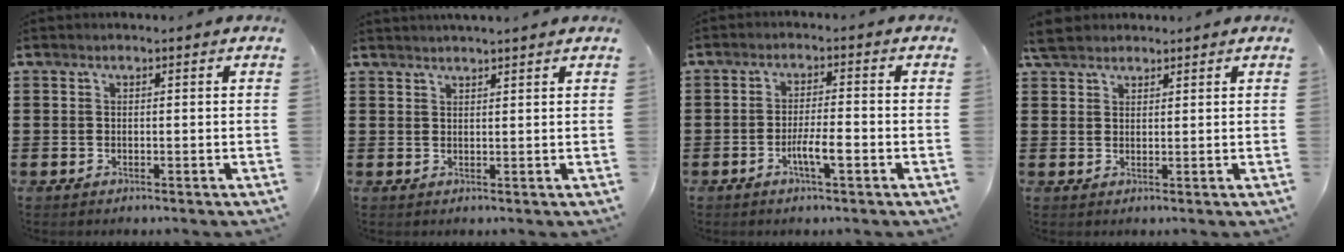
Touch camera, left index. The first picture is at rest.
{"total": 1.5, "force": [1.5, -0.2, 0.2], "torque": [-0.007, 0.001, 0.030]}
{"total": 4.7, "force": [-2.0, 0.8, 4.1], "torque": [-0.081, 0.000, -0.039]}
{"total": 3.3, "force": [2.8, 1.3, 1.0], "torque": [-0.029, 0.004, 0.056]}